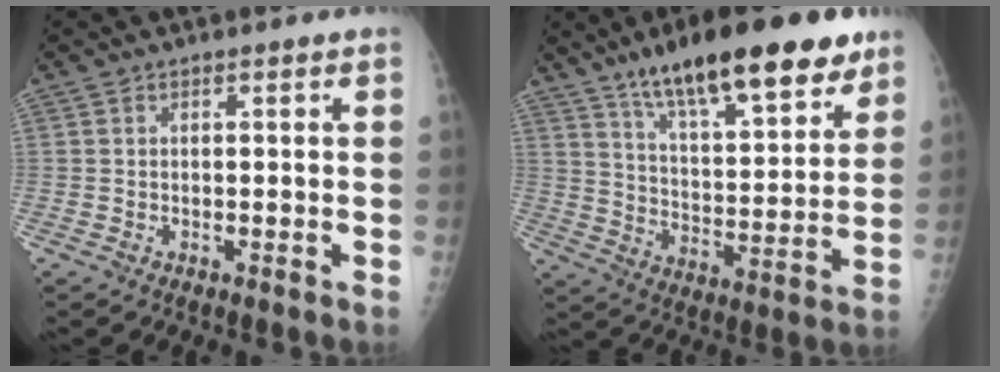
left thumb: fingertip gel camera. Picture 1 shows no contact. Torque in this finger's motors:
{"motor_torque": [0.68, 0.52, 1.48, -1.28, 0.22]}